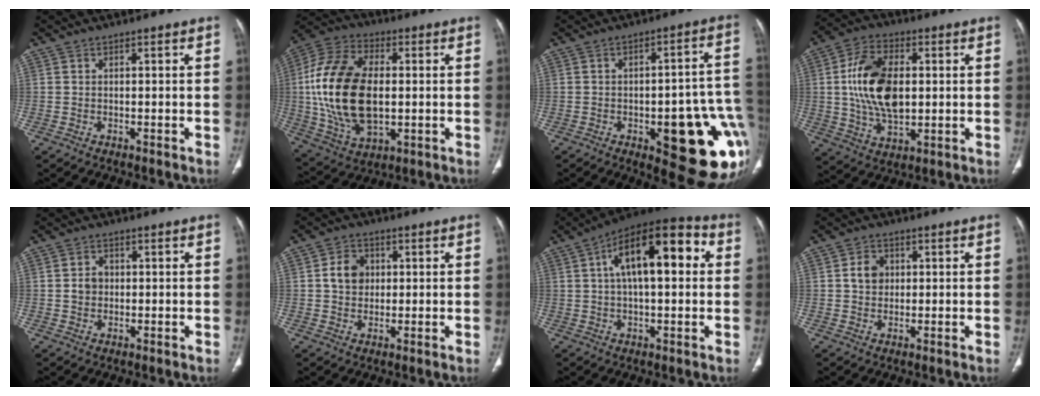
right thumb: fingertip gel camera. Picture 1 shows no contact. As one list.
[{"total": 22.1, "force": [0.4, 13.0, 17.9], "torque": [-0.359, 0.001, 0.015]}, {"total": 21.7, "force": [-5.7, 7.5, 19.6], "torque": [-0.185, 0.022, -0.051]}, {"total": 15.3, "force": [1.5, 9.0, 12.3], "torque": [-0.216, 0.003, 0.029]}, {"total": 3.2, "force": [0.1, 2.8, 1.7], "torque": [-0.021, 0.008, 0.001]}, {"total": 5.9, "force": [0.9, 4.9, 3.1], "torque": [-0.033, 0.004, 0.013]}, {"total": 17.2, "force": [3.9, 7.5, 15.0], "torque": [-0.210, 0.029, 0.052]}, {"total": 4.4, "force": [0.8, 3.7, 2.2], "torque": [-0.021, 0.003, 0.011]}]